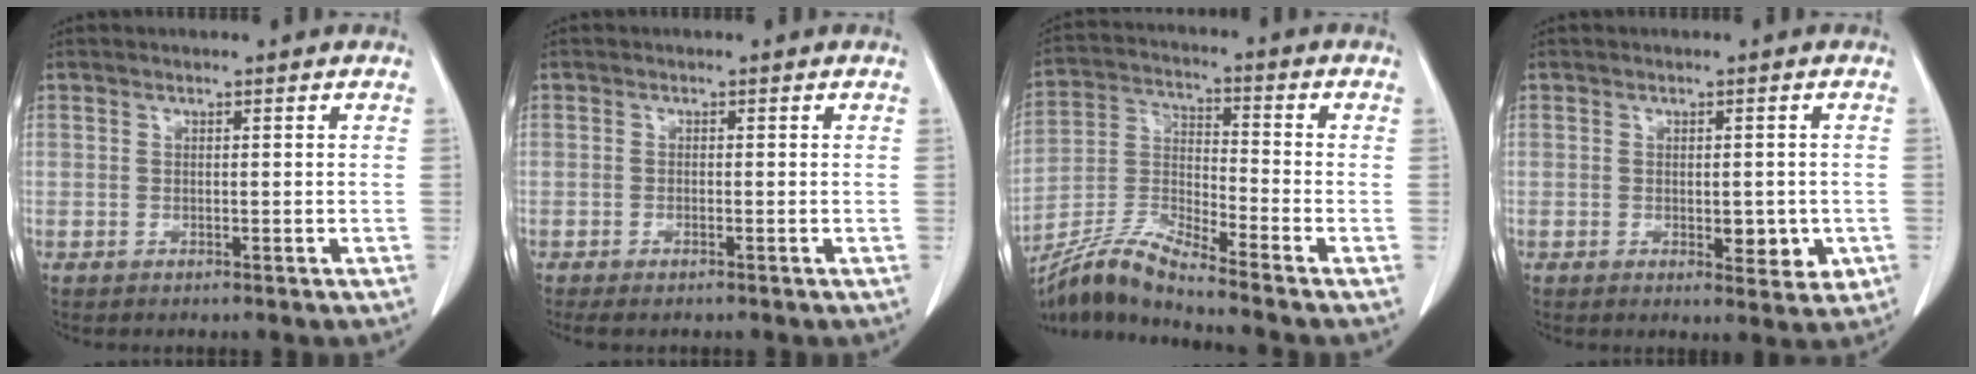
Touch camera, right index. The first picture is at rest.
{"total": 1.8, "force": [-1.3, 0.2, 1.1], "torque": [-0.016, -0.004, -0.021]}
{"total": 10.1, "force": [-9.0, -1.4, 4.3], "torque": [-0.097, -0.012, -0.177]}
{"total": 4.4, "force": [-0.9, 2.1, 3.8], "torque": [-0.041, -0.005, -0.005]}